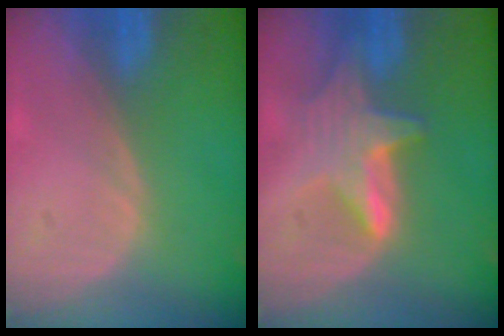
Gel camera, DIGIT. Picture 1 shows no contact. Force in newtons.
{"total": 6.3, "press": 6.1, "slide": 1.7}